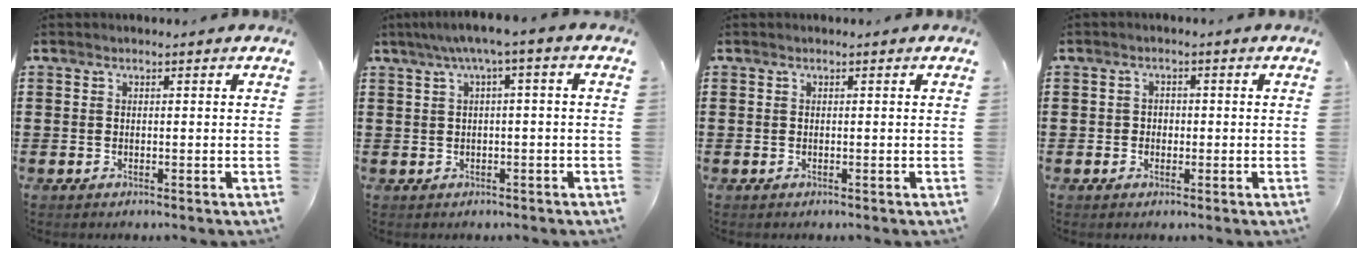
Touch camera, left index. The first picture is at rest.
{"total": 2.9, "force": [-0.3, 0.0, 2.9], "torque": [-0.052, 0.001, -0.011]}
{"total": 0.0}
{"total": 1.5, "force": [-0.4, 1.4, 0.3], "torque": [-0.011, 0.005, -0.011]}